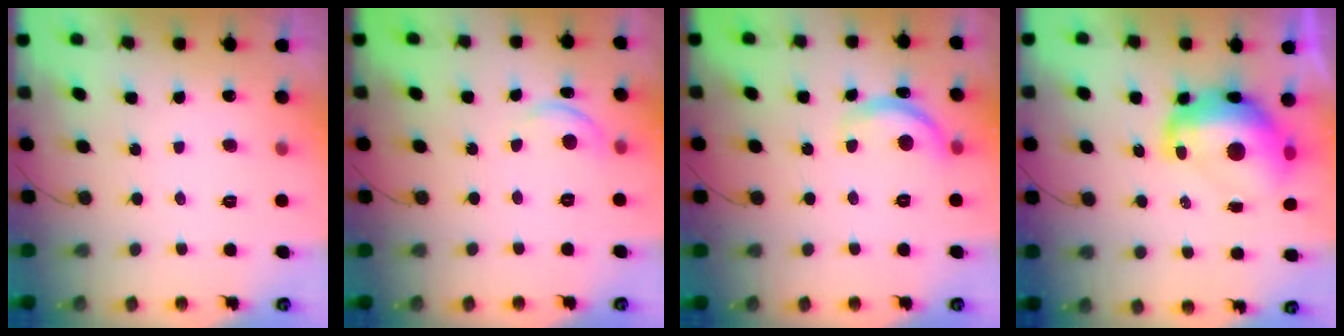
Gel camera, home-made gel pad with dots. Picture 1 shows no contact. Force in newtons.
{"total": 6.9, "press": 6.9, "slide": 0.6}
{"total": 11.2, "press": 11.2, "slide": 0.5}
{"total": 13.1, "press": 13.0, "slide": 1.3}